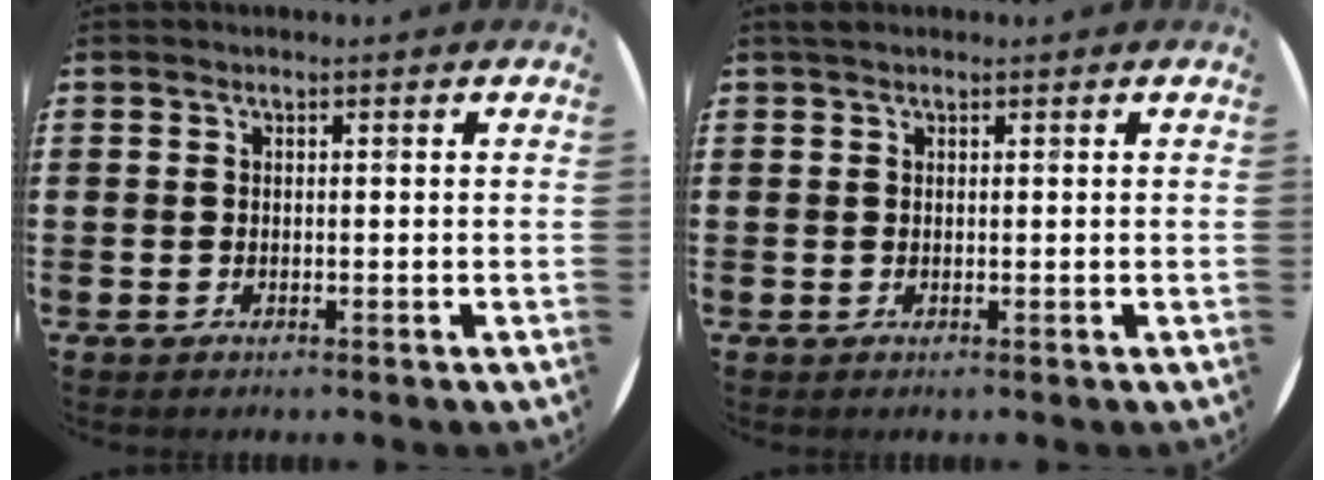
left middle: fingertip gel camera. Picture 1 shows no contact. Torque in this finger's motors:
{"motor_torque": [0.38, -0.27, -0.07, 0.00]}